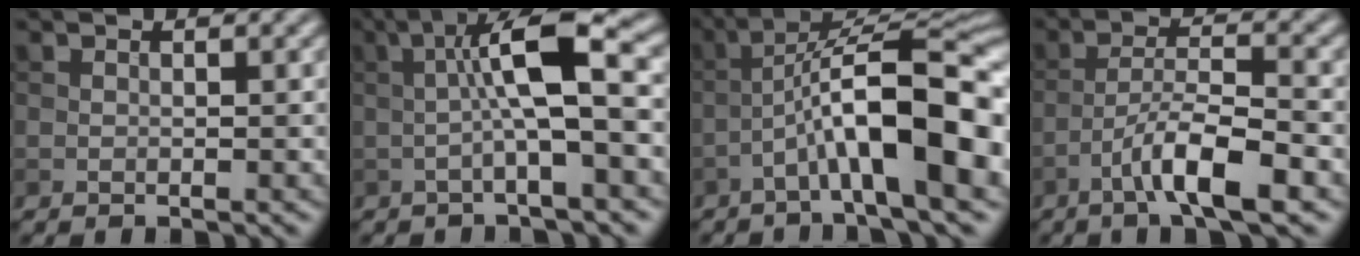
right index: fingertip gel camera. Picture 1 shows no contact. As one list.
[{"total": 7.5, "force": [0.1, 1.3, 7.4], "torque": [-0.120, 0.025, -0.009]}, {"total": 12.1, "force": [-3.3, 2.7, 11.3], "torque": [-0.182, 0.029, -0.050]}, {"total": 6.3, "force": [-3.4, 1.2, 5.2], "torque": [-0.089, 0.011, -0.064]}]